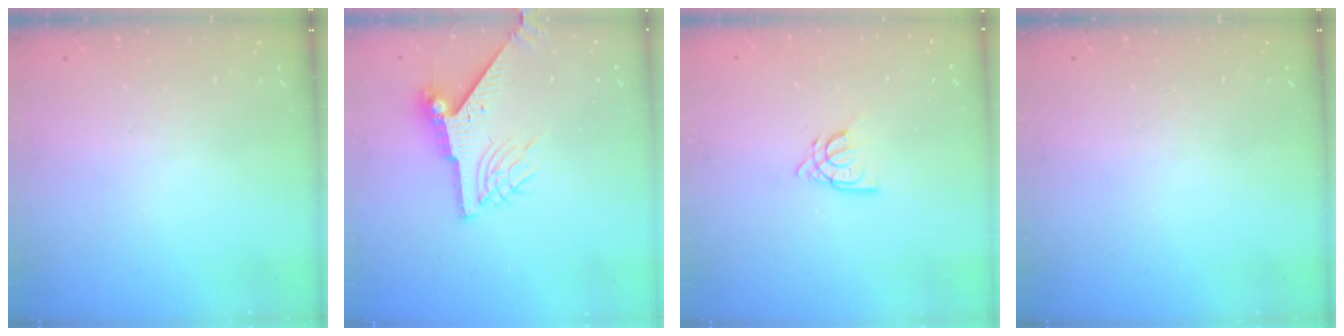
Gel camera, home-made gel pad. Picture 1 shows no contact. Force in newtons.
{"total": 9.0, "press": 9.0, "slide": 0.8}
{"total": 8.3, "press": 8.3, "slide": 1.0}
{"total": 0.0}